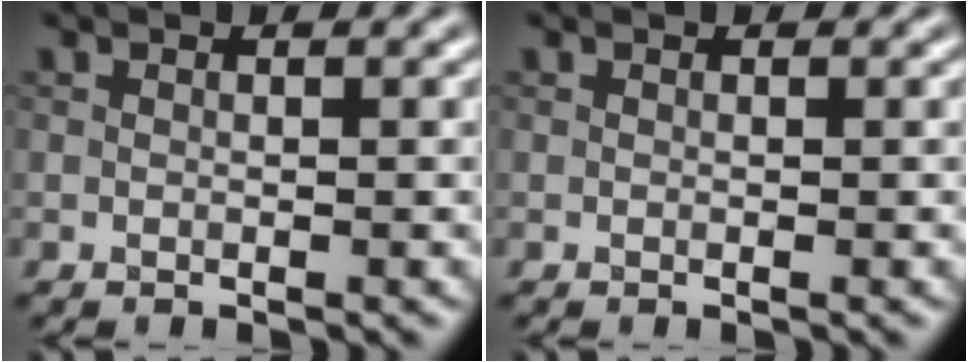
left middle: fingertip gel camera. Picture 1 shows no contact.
{"total": 0.0}